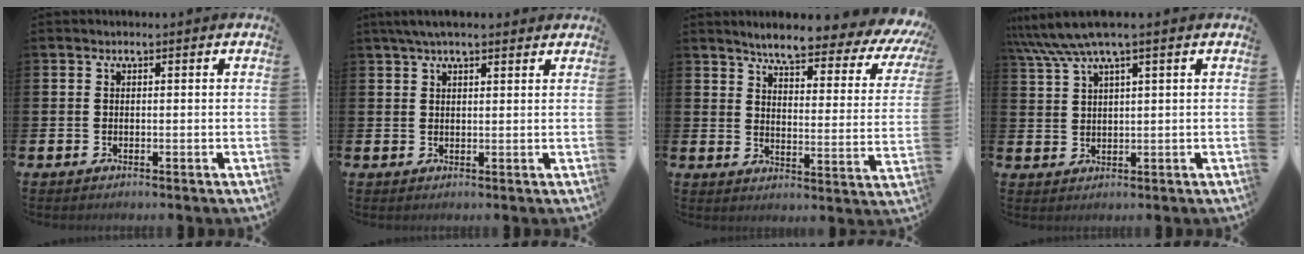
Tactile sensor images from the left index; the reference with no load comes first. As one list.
[{"total": 3.7, "force": [2.9, 1.0, 2.0], "torque": [-0.040, 0.000, 0.053]}, {"total": 6.4, "force": [5.4, 1.0, 3.2], "torque": [-0.073, -0.043, 0.084]}, {"total": 5.7, "force": [4.3, 0.4, 3.7], "torque": [-0.083, -0.004, 0.077]}]